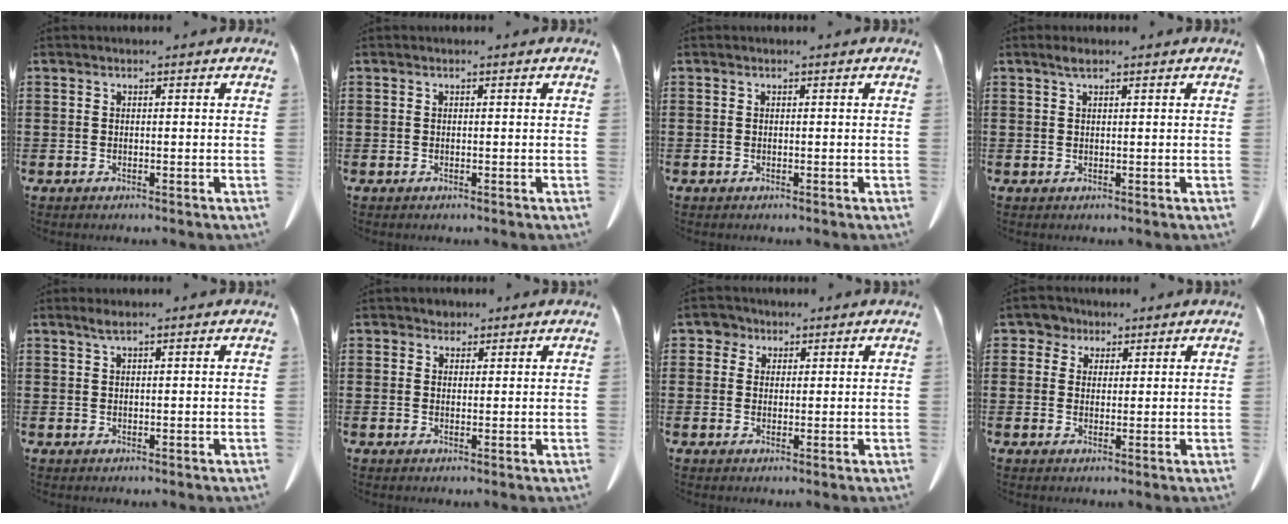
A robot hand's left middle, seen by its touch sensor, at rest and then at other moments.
{"total": 0.0}
{"total": 0.0}
{"total": 1.3, "force": [0.8, 0.3, 1.0], "torque": [-0.021, 0.002, 0.014]}
{"total": 1.3, "force": [0.9, 0.0, 1.0], "torque": [-0.020, 0.000, 0.016]}
{"total": 1.7, "force": [1.4, 0.9, 0.1], "torque": [0.000, 0.001, 0.027]}
{"total": 2.8, "force": [1.7, 2.2, 0.6], "torque": [-0.016, 0.009, 0.028]}
{"total": 3.3, "force": [2.1, 2.5, 0.7], "torque": [-0.022, 0.010, 0.036]}